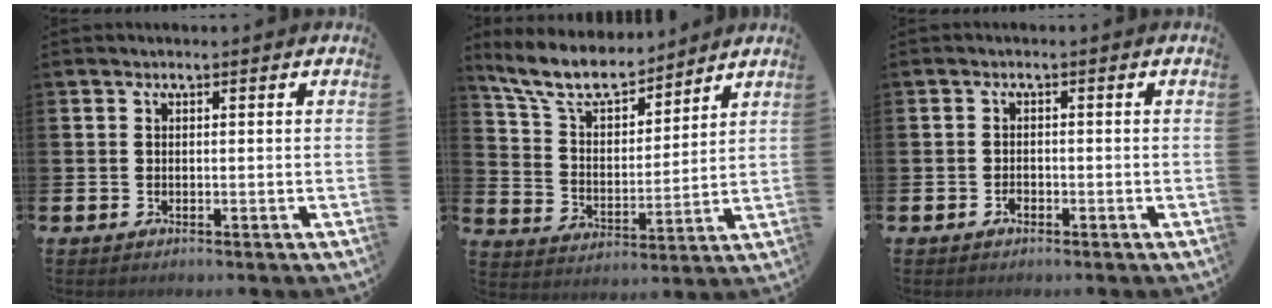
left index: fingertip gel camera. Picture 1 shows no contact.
{"total": 9.1, "force": [8.0, 2.8, 3.4], "torque": [-0.106, -0.041, 0.145]}
{"total": 1.1, "force": [-0.7, 0.7, 0.4], "torque": [-0.015, 0.002, -0.013]}